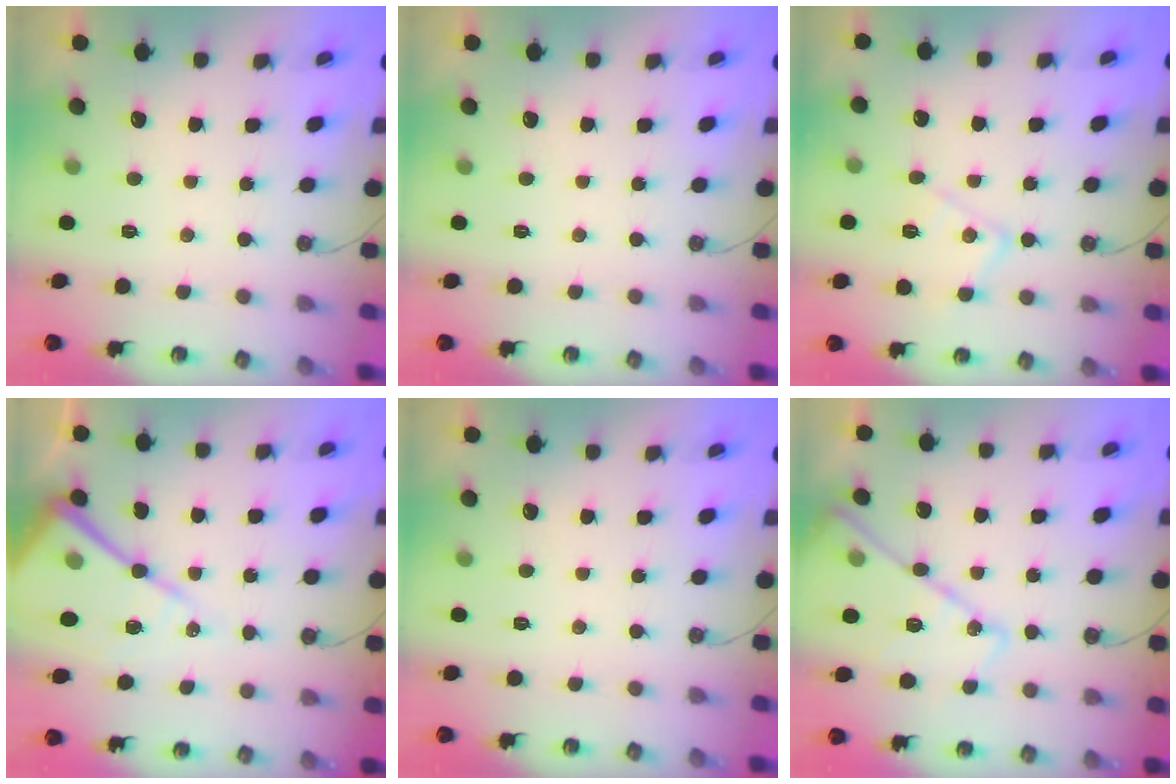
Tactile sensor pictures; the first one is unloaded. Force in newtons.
{"total": 0.0}
{"total": 11.6, "press": 11.6, "slide": 0.7}
{"total": 17.8, "press": 17.8, "slide": 1.6}
{"total": 0.0}
{"total": 17.0, "press": 17.0, "slide": 1.3}